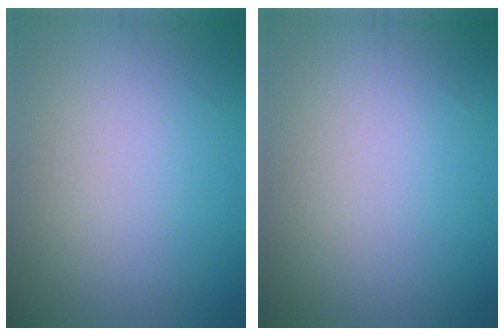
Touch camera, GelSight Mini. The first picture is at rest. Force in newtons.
{"total": 0.0}